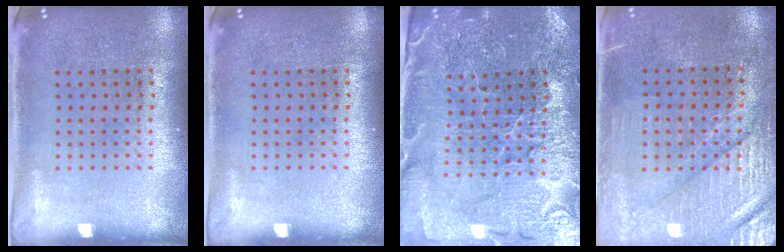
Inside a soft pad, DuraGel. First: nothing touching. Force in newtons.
{"total": 0.0}
{"total": 3.2, "press": 3.2, "slide": 0.1}
{"total": 3.4, "press": 3.1, "slide": 1.4}